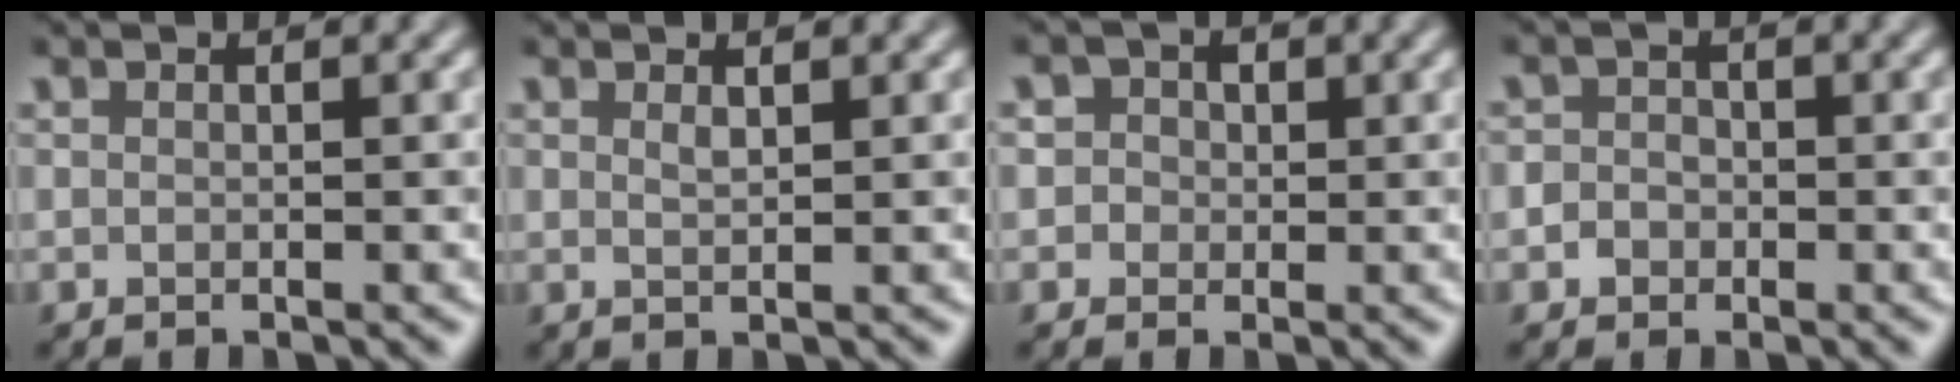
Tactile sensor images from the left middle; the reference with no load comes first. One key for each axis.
{"total": 0.7, "fx": 0.5, "fy": 0.2, "fz": 0.5, "tx": -0.006, "ty": -0.001, "tz": 0.007}
{"total": 2.8, "fx": 0.8, "fy": 2.6, "fz": 0.8, "tx": 0.008, "ty": 0.008, "tz": -0.007}
{"total": 1.8, "fx": -0.6, "fy": 1.6, "fz": 0.2, "tx": 0.021, "ty": 0.002, "tz": -0.021}